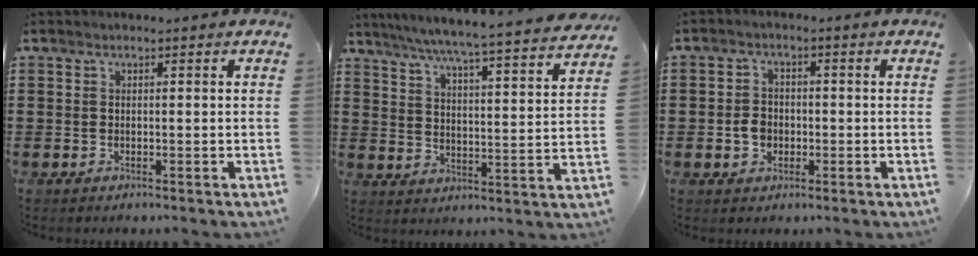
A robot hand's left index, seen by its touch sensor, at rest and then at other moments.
{"total": 5.6, "force": [5.1, -0.9, 2.2], "torque": [-0.065, -0.043, 0.080]}
{"total": 3.3, "force": [-0.8, 2.6, 1.8], "torque": [-0.046, 0.001, -0.019]}